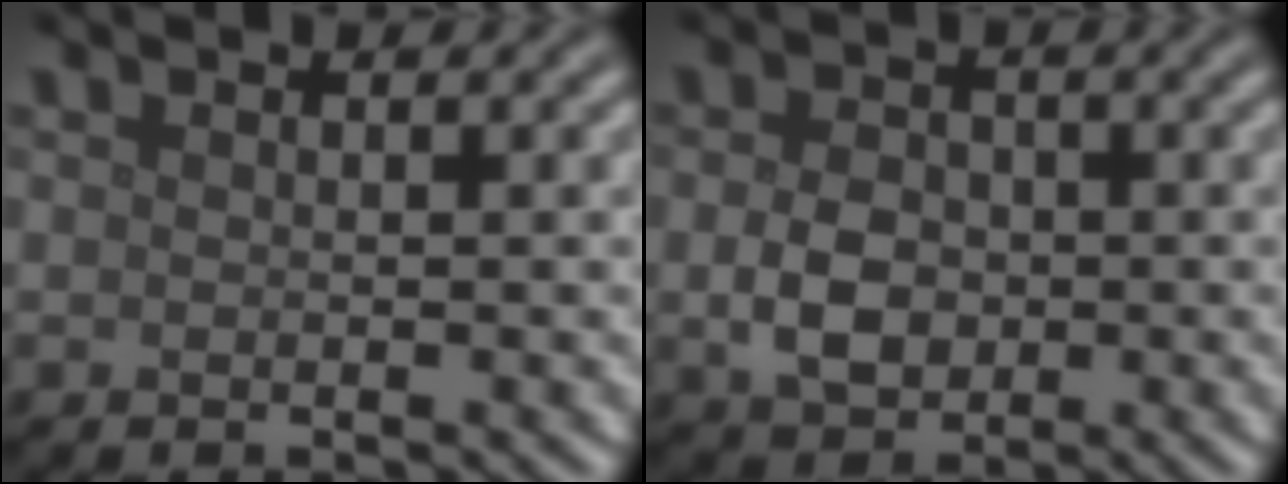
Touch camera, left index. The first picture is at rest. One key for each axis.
{"total": 3.8, "fx": -0.5, "fy": 2.9, "fz": 2.5, "tx": -0.048, "ty": -0.001, "tz": -0.013}